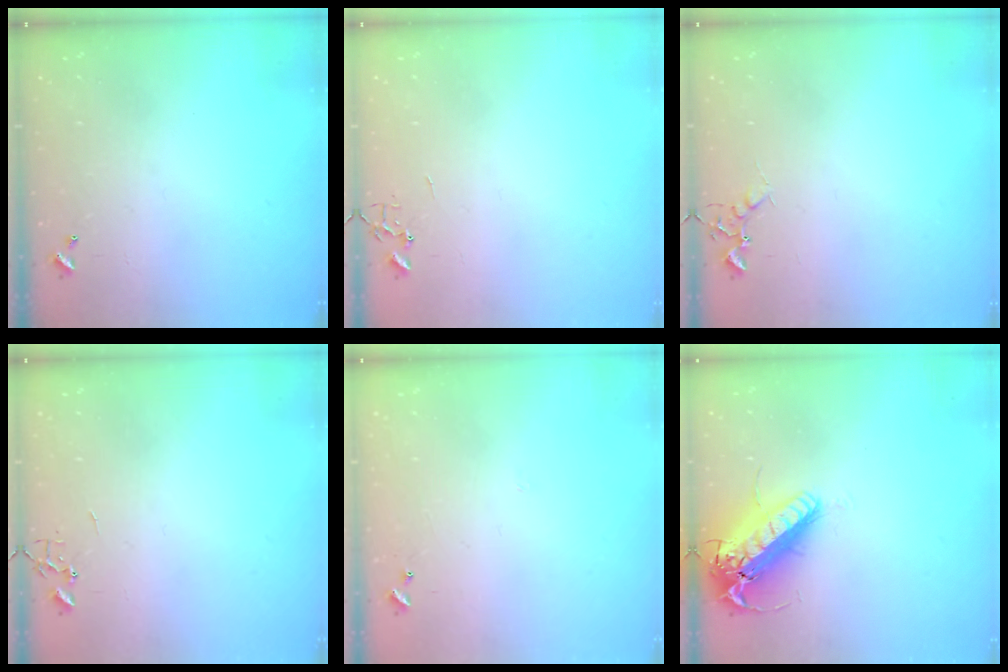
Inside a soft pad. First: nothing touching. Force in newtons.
{"total": 0.0}
{"total": 5.8, "press": 5.7, "slide": 1.0}
{"total": 0.0}
{"total": 4.5, "press": 4.4, "slide": 0.4}
{"total": 21.1, "press": 20.8, "slide": 3.7}